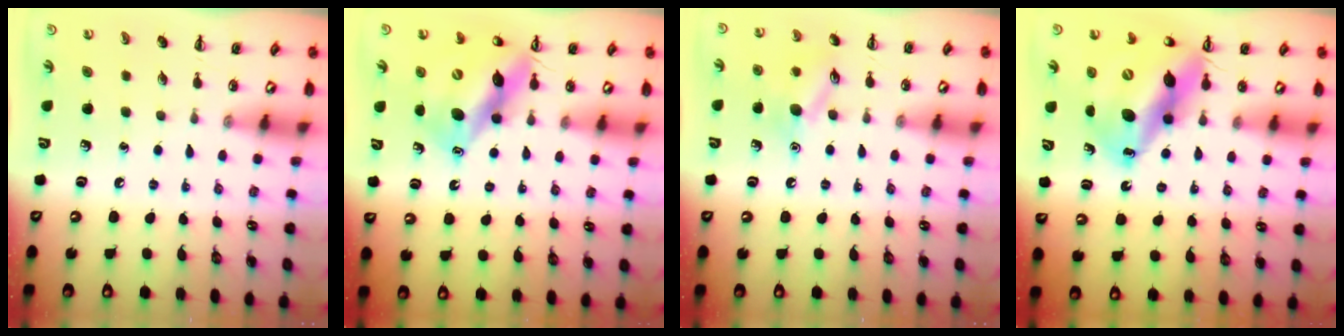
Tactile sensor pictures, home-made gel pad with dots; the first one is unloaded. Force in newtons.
{"total": 13.4, "press": 12.8, "slide": 4.1}
{"total": 10.8, "press": 10.7, "slide": 0.6}
{"total": 17.0, "press": 16.2, "slide": 5.1}